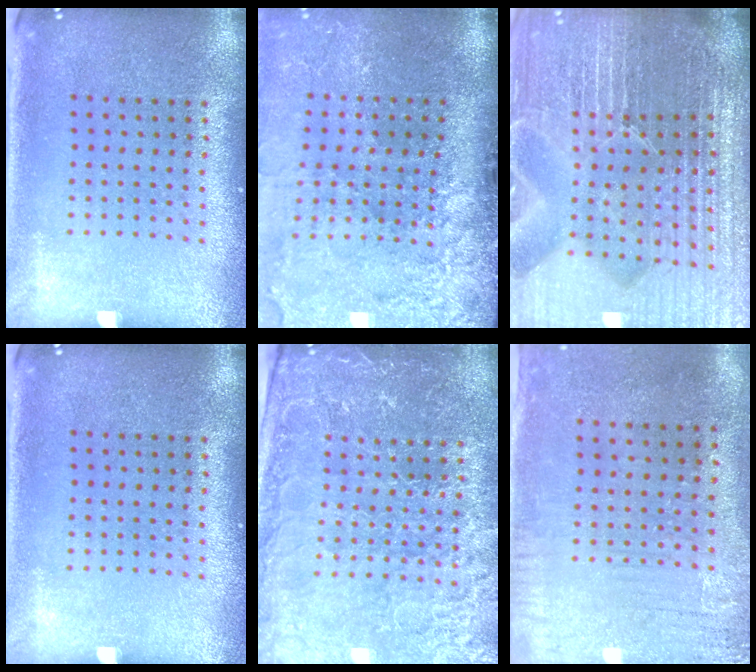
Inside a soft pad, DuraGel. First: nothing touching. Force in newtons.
{"total": 4.7, "press": 3.6, "slide": 3.0}
{"total": 7.1, "press": 6.2, "slide": 3.4}
{"total": 0.0}
{"total": 4.0, "press": 3.8, "slide": 1.0}
{"total": 3.2, "press": 2.5, "slide": 1.9}